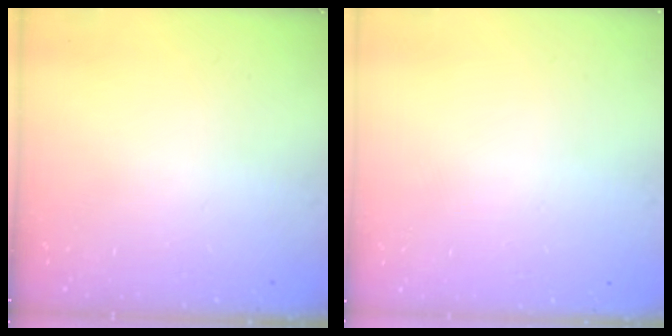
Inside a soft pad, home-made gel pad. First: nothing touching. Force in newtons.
{"total": 0.0}